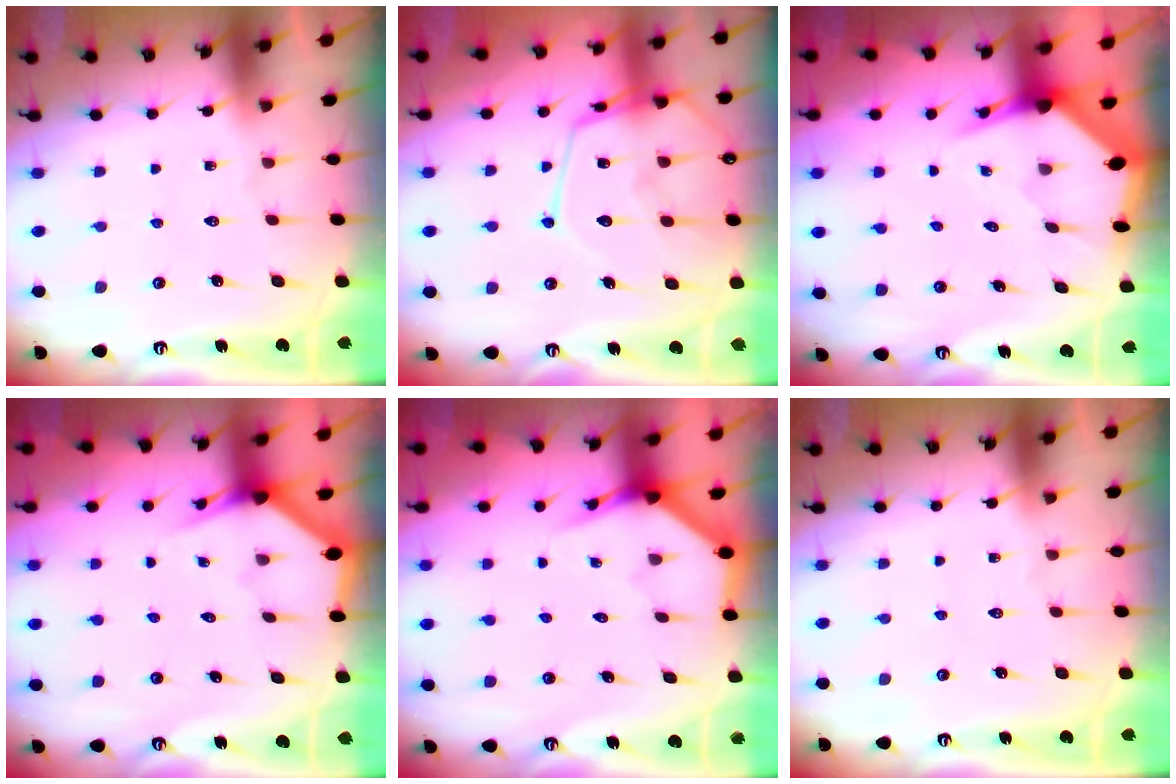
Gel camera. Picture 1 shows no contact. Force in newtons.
{"total": 15.6, "press": 15.6, "slide": 1.5}
{"total": 3.7, "press": 3.7, "slide": 0.2}
{"total": 2.9, "press": 2.9, "slide": 0.1}
{"total": 4.0, "press": 4.0, "slide": 0.2}
{"total": 0.0}